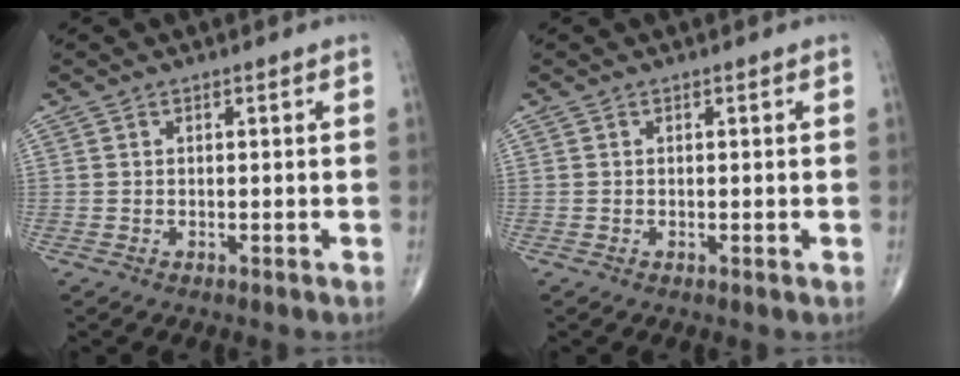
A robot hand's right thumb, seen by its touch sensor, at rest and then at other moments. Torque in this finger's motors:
{"motor_torque": [1.64, 1.69, -0.30, 0.03, -0.02]}